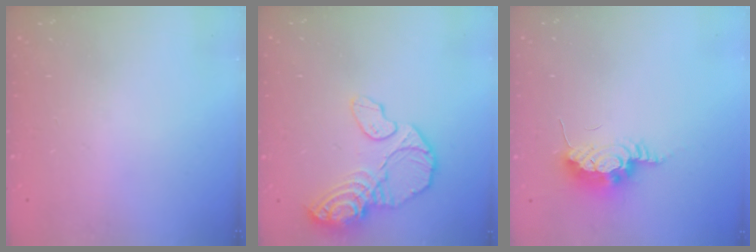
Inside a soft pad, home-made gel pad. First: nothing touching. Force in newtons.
{"total": 14.3, "press": 14.1, "slide": 1.8}
{"total": 8.5, "press": 8.4, "slide": 1.6}